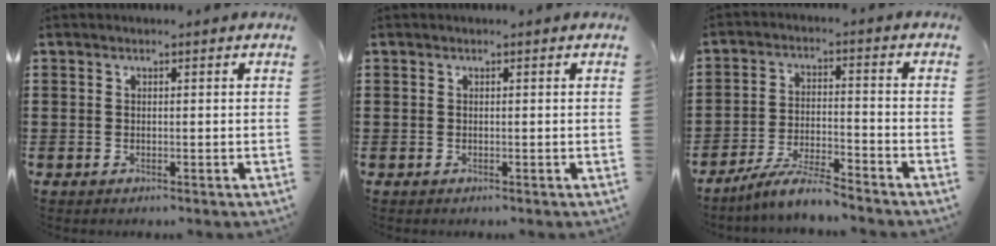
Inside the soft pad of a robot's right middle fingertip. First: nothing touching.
{"total": 0.0}
{"total": 6.4, "force": [-5.8, 0.2, 2.8], "torque": [-0.062, -0.007, -0.112]}